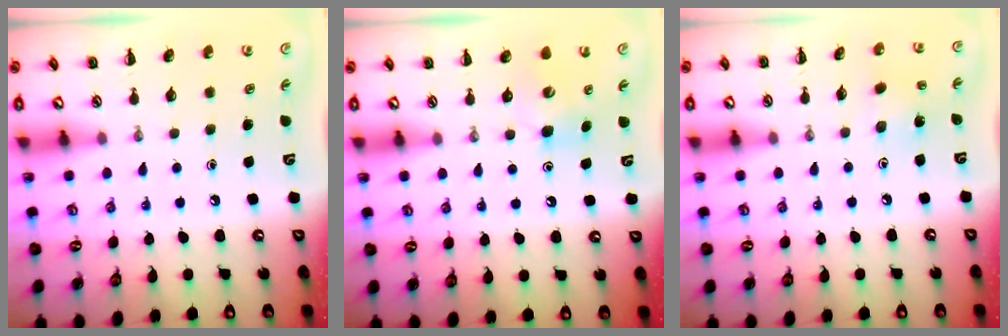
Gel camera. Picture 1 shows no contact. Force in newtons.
{"total": 4.7, "press": 4.6, "slide": 1.1}
{"total": 3.1, "press": 3.0, "slide": 0.9}